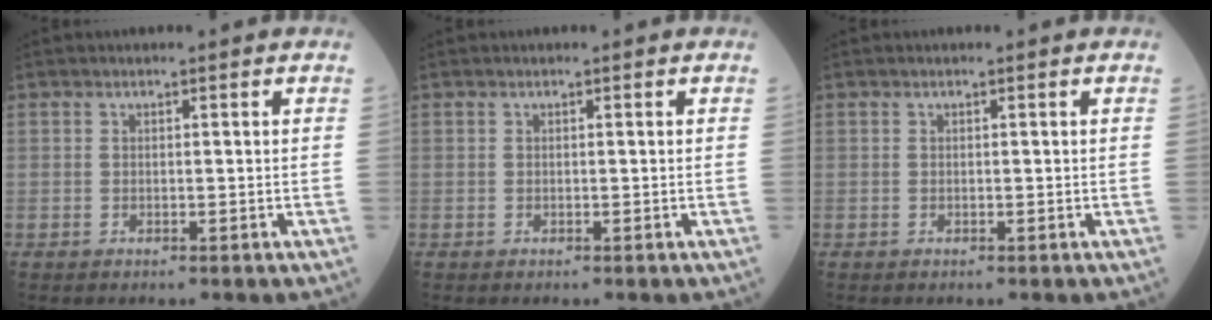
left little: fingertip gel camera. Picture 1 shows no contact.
{"total": 0.0}
{"total": 0.0}